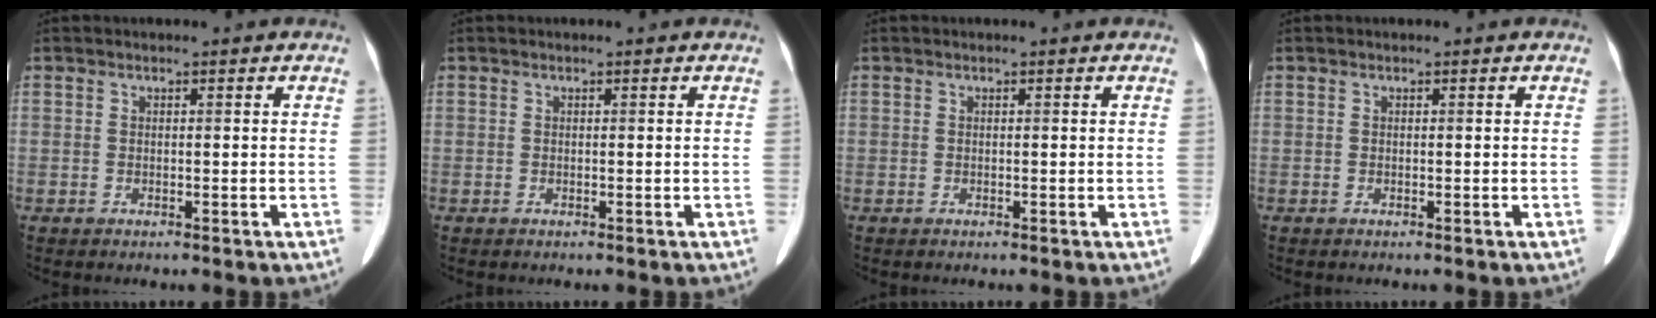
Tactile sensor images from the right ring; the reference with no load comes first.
{"total": 0.0}
{"total": 0.0}
{"total": 0.0}